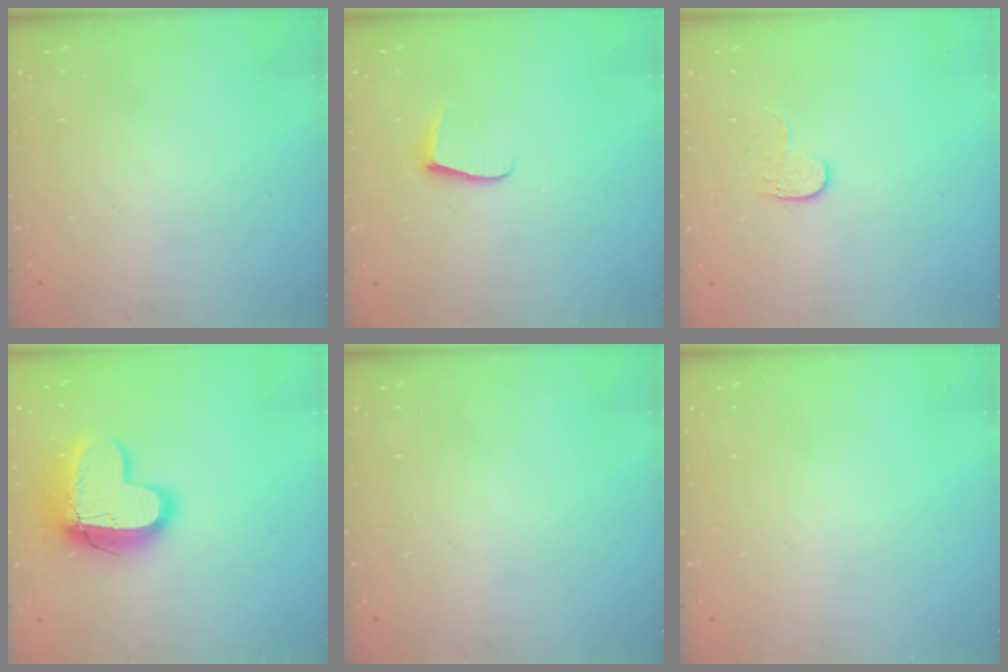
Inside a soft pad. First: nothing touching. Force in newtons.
{"total": 5.7, "press": 5.7, "slide": 0.6}
{"total": 4.6, "press": 4.6, "slide": 0.5}
{"total": 15.2, "press": 15.2, "slide": 1.4}
{"total": 0.0}
{"total": 0.0}